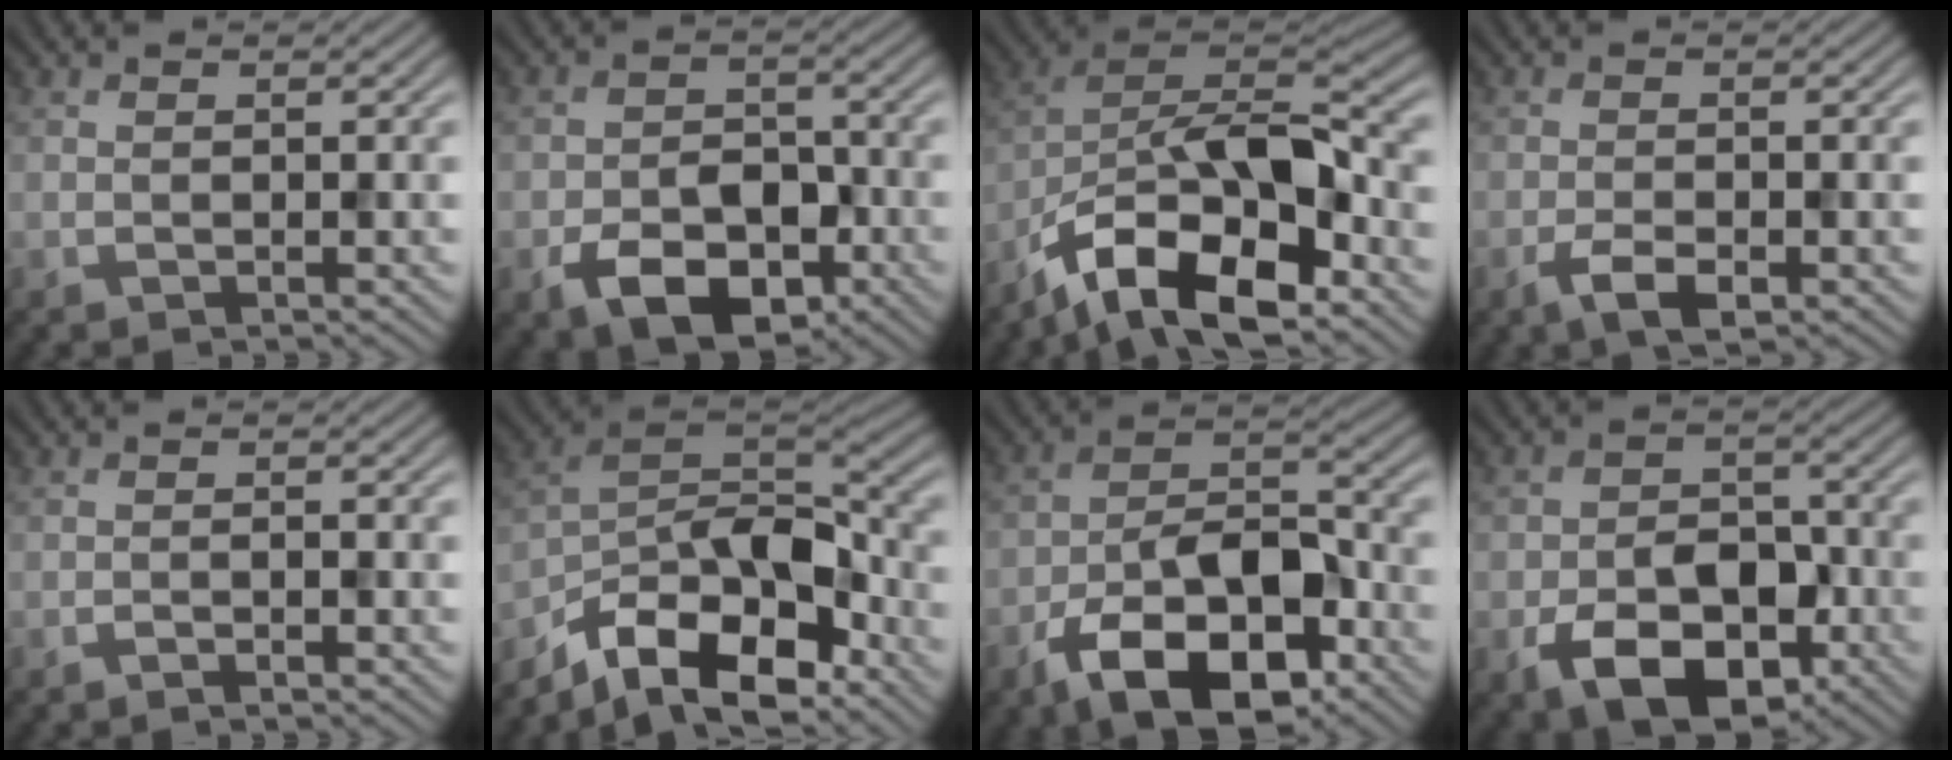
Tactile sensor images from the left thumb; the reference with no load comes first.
{"total": 8.5, "force": [-4.1, 5.3, 5.2], "torque": [-0.090, -0.012, -0.070]}
{"total": 15.4, "force": [-8.3, 6.6, 11.2], "torque": [-0.203, -0.015, -0.166]}
{"total": 3.2, "force": [-1.8, 1.2, 2.4], "torque": [-0.051, -0.004, -0.035]}
{"total": 1.0, "force": [-0.7, 0.1, 0.7], "torque": [-0.012, 0.003, -0.014]}
{"total": 12.7, "force": [-8.5, 5.4, 7.7], "torque": [-0.148, -0.005, -0.167]}
{"total": 13.5, "force": [-7.6, 6.6, 9.0], "torque": [-0.159, -0.008, -0.144]}
{"total": 10.1, "force": [-4.6, 6.3, 6.4], "torque": [-0.114, -0.016, -0.075]}